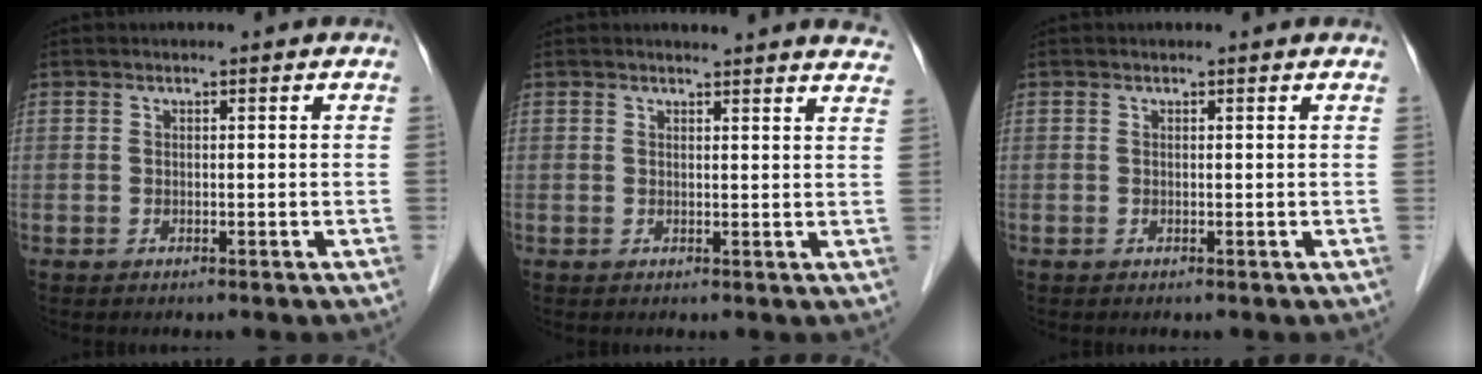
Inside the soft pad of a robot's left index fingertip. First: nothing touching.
{"total": 10.4, "force": [10.1, 1.0, 2.1], "torque": [-0.004, -0.023, 0.087]}
{"total": 1.0, "force": [1.0, 0.2, 0.1], "torque": [-0.011, 0.006, 0.005]}